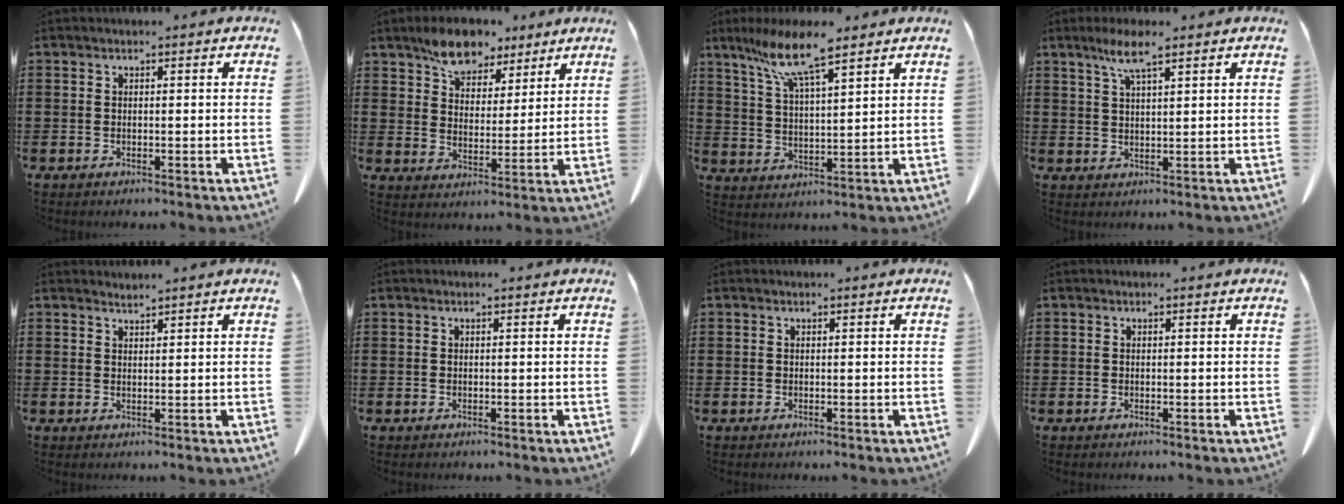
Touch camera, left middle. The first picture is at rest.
{"total": 7.4, "force": [6.1, 3.6, 2.3], "torque": [-0.054, -0.013, 0.111]}
{"total": 9.3, "force": [6.9, 1.3, 6.2], "torque": [-0.138, -0.018, 0.123]}
{"total": 5.3, "force": [3.4, 0.7, 4.0], "torque": [-0.086, 0.005, 0.058]}
{"total": 1.2, "force": [1.2, -0.1, 0.1], "torque": [-0.003, -0.001, 0.024]}
{"total": 0.0}
{"total": 0.0}
{"total": 0.0}